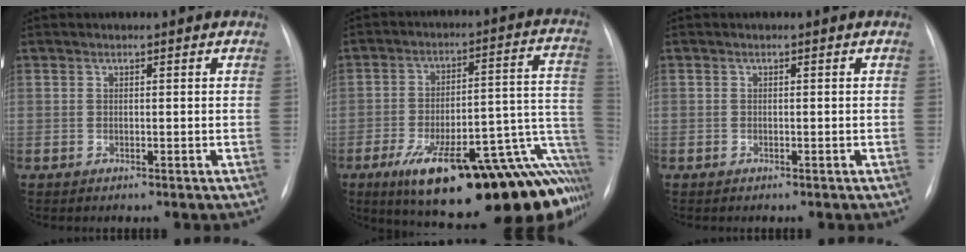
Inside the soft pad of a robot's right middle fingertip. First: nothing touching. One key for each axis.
{"total": 29.0, "fx": -17.3, "fy": 6.3, "fz": 22.3, "tx": -0.191, "ty": 0.013, "tz": -0.242}
{"total": 0.0}